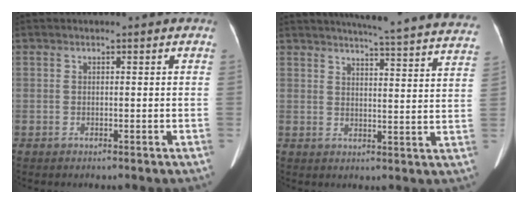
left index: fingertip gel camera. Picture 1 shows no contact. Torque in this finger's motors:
{"motor_torque": [-0.35, -0.72, 0.01, 0.05]}